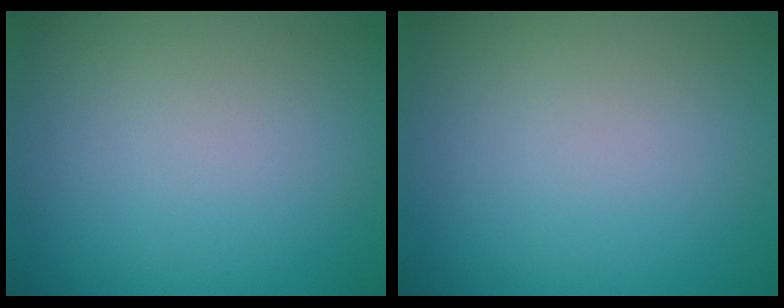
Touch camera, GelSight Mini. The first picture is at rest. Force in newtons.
{"total": 0.0}